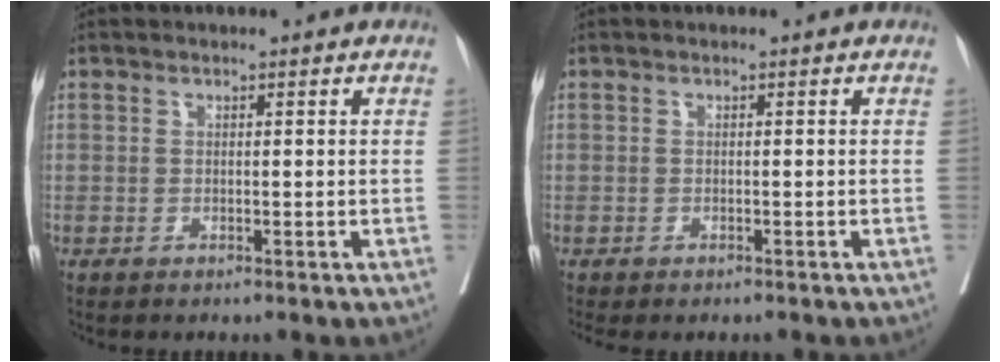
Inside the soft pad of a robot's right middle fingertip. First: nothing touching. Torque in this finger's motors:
{"motor_torque": [0.36, -0.82, -0.01, -0.01]}